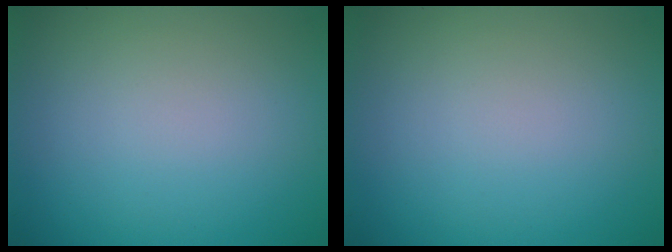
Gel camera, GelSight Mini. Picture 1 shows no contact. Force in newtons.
{"total": 0.0}